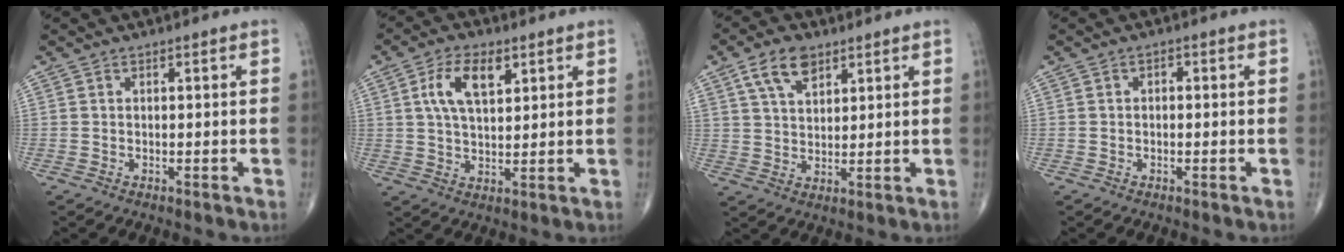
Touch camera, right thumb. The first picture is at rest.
{"total": 8.5, "force": [3.3, 4.3, 6.6], "torque": [-0.112, -0.005, 0.060]}
{"total": 7.6, "force": [4.2, 4.2, 4.7], "torque": [-0.073, -0.013, 0.078]}
{"total": 1.0, "force": [-0.1, 0.7, 0.7], "torque": [-0.005, 0.005, -0.005]}